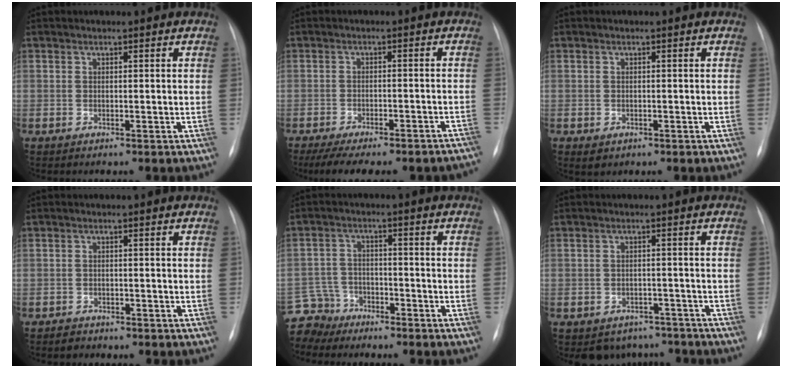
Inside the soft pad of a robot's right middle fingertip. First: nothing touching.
{"total": 17.2, "force": [-14.8, 4.0, 7.8], "torque": [-0.109, 0.001, -0.186]}
{"total": 1.5, "force": [-0.6, 1.2, 0.6], "torque": [-0.007, 0.002, 0.000]}
{"total": 1.4, "force": [-1.1, 0.8, -0.1], "torque": [-0.003, 0.003, -0.021]}
{"total": 6.2, "force": [-5.5, 2.8, -0.8], "torque": [0.016, 0.005, -0.108]}
{"total": 6.2, "force": [-5.1, 3.4, 0.3], "torque": [0.010, 0.018, -0.065]}